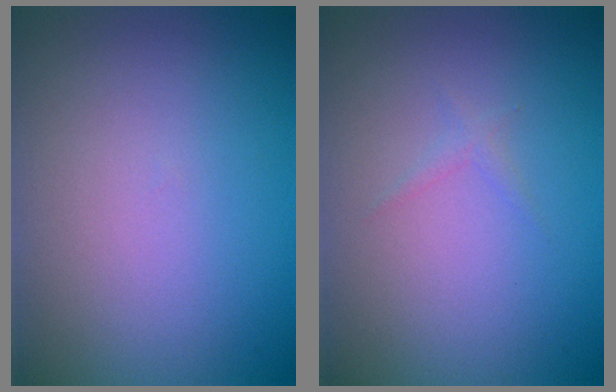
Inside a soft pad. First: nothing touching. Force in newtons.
{"total": 0.6, "press": 0.6, "slide": 0.0}